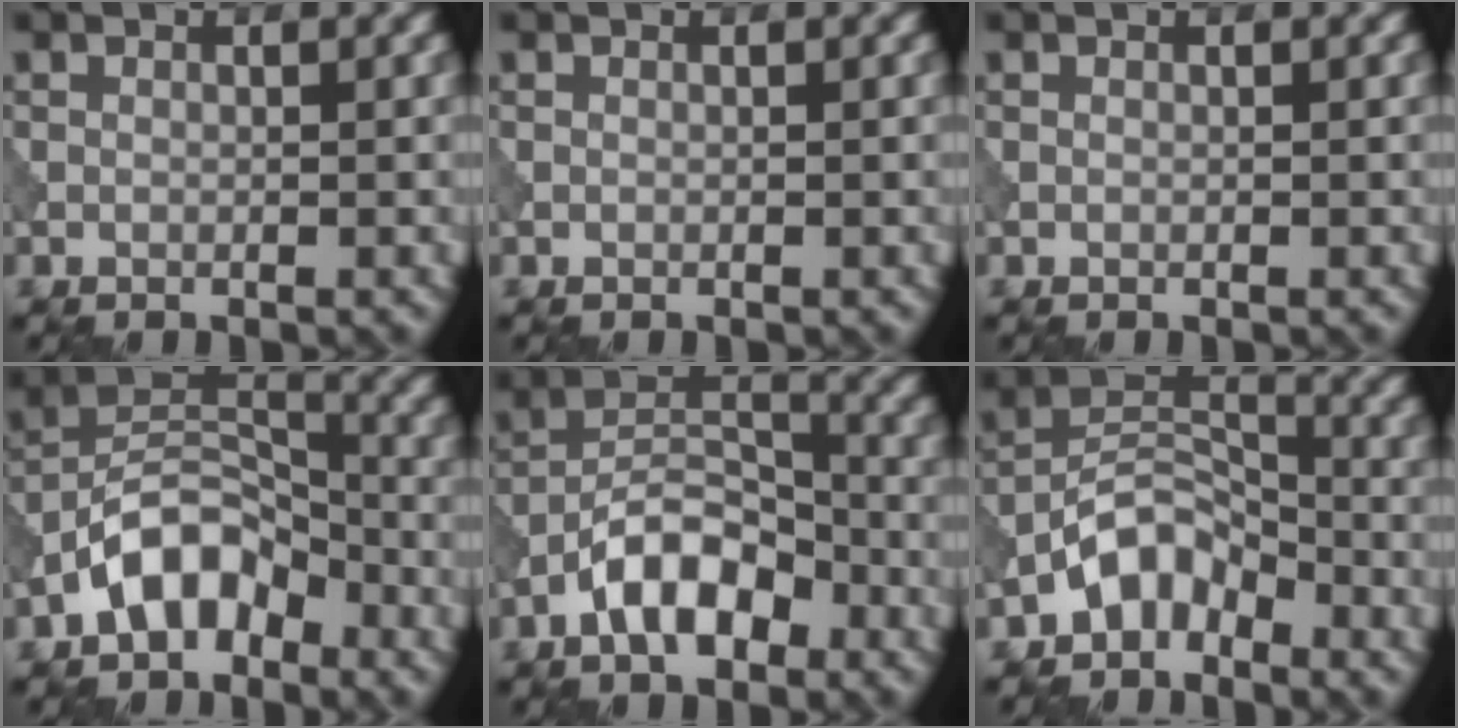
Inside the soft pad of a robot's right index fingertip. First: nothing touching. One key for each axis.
{"total": 0.0}
{"total": 0.0}
{"total": 6.1, "fx": -3.6, "fy": 3.4, "fz": 3.6, "tx": -0.050, "ty": 0.015, "tz": -0.077}
{"total": 6.5, "fx": -3.6, "fy": 3.2, "fz": 4.4, "tx": -0.068, "ty": 0.014, "tz": -0.072}
{"total": 4.5, "fx": -3.1, "fy": 2.3, "fz": 2.2, "tx": -0.031, "ty": 0.017, "tz": -0.069}